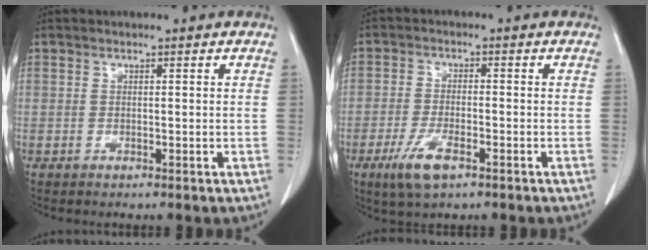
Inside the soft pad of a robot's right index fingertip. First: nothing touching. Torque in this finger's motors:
{"motor_torque": [-1.23, 0.15, -0.63, -0.14]}